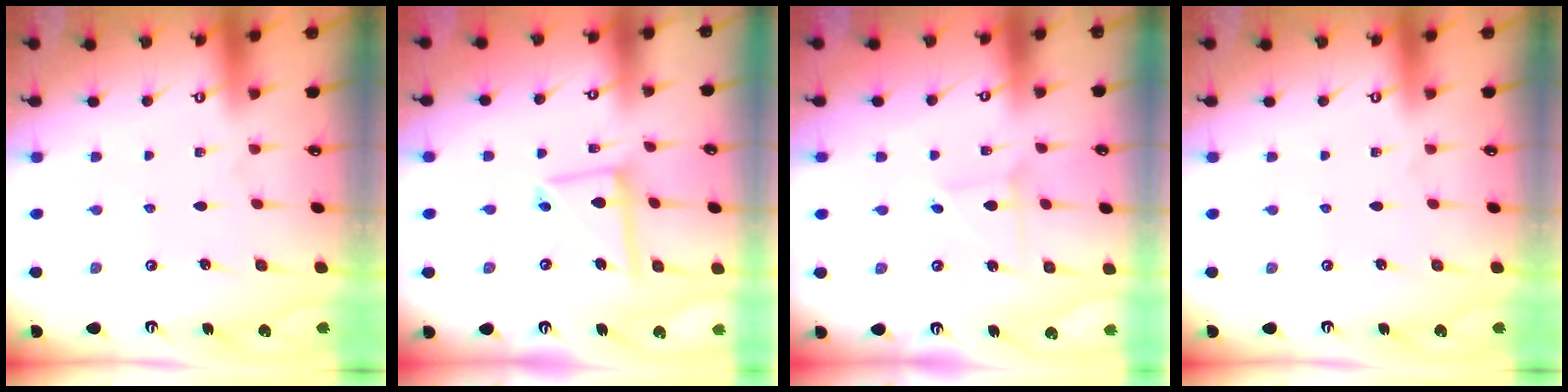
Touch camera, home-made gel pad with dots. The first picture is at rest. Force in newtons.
{"total": 10.1, "press": 10.1, "slide": 1.0}
{"total": 2.4, "press": 2.4, "slide": 0.1}
{"total": 0.0}